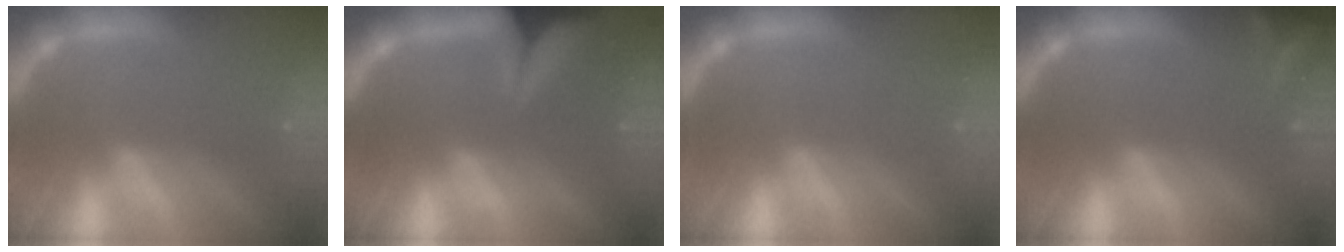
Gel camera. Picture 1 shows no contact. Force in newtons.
{"total": 10.0}
{"total": 0.0}
{"total": 5.4}